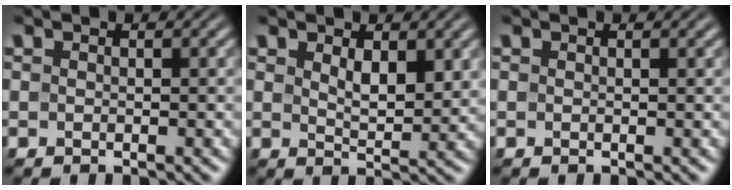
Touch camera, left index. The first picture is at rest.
{"total": 2.8, "force": [1.2, 1.2, 2.3], "torque": [-0.041, -0.006, 0.027]}
{"total": 0.8, "force": [0.6, 0.2, 0.4], "torque": [-0.001, 0.004, 0.007]}